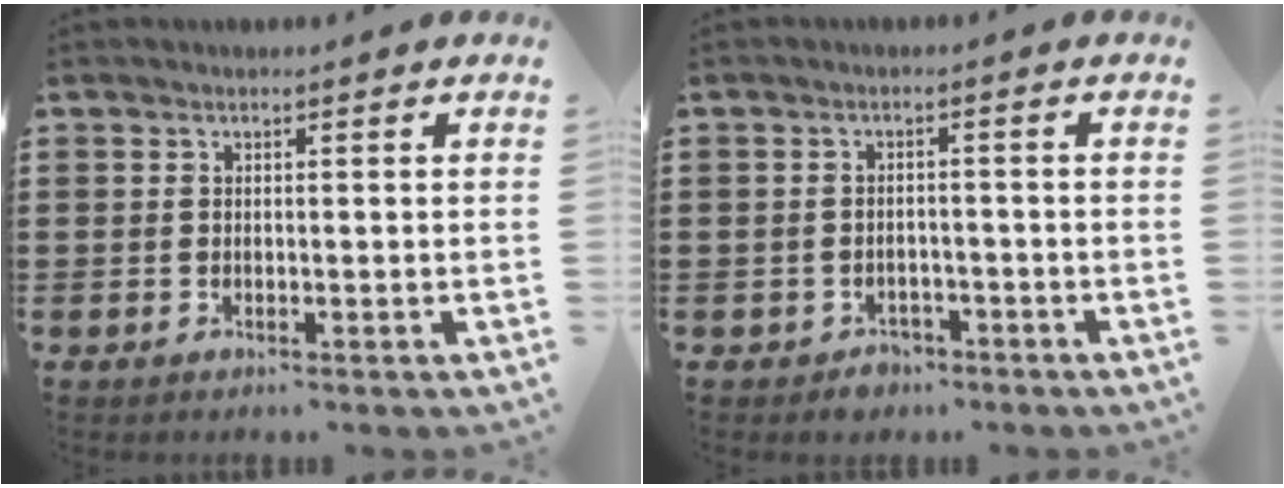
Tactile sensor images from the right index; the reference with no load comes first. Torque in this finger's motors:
{"motor_torque": [-0.09, -0.26, 0.00, 0.00]}